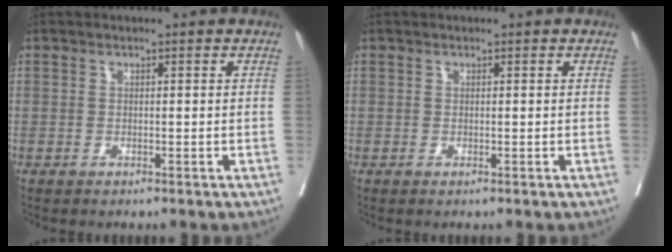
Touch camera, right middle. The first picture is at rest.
{"total": 0.0}